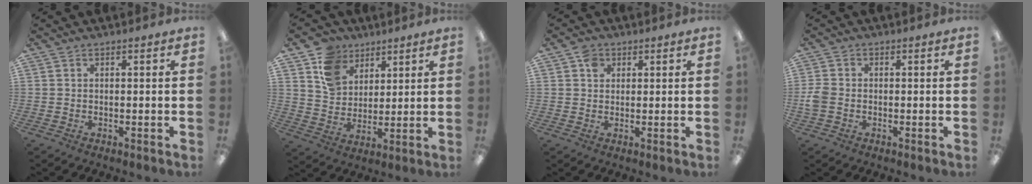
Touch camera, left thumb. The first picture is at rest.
{"total": 11.1, "force": [6.9, 8.1, 3.1], "torque": [-0.077, -0.026, 0.137]}
{"total": 3.0, "force": [1.4, 2.4, 1.0], "torque": [-0.017, 0.001, 0.023]}
{"total": 3.6, "force": [-0.8, 2.8, 2.2], "torque": [-0.042, 0.007, -0.016]}